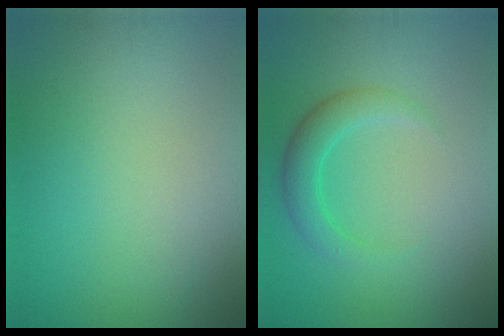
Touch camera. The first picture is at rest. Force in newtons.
{"total": 2.8, "press": 2.8, "slide": 0.1}